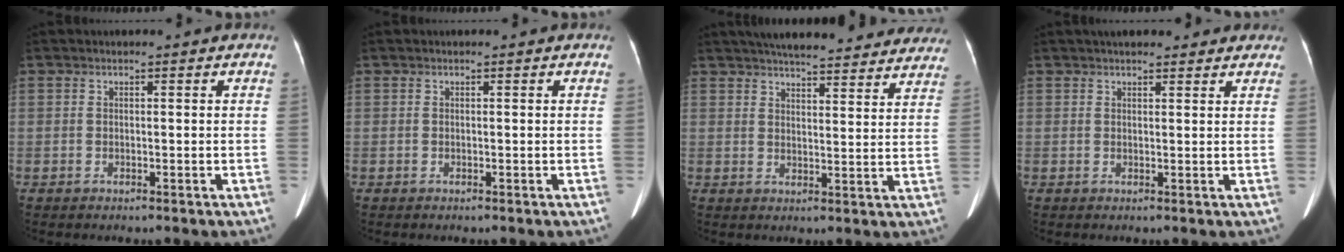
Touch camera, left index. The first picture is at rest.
{"total": 0.0}
{"total": 25.8, "force": [23.1, 5.3, 10.2], "torque": [-0.153, -0.002, 0.277]}
{"total": 8.9, "force": [7.5, 2.7, 3.9], "torque": [-0.041, 0.026, 0.093]}